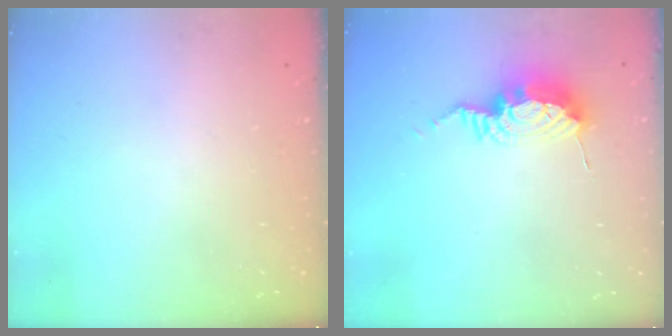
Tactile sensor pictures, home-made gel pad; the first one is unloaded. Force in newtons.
{"total": 9.8, "press": 9.7, "slide": 0.9}